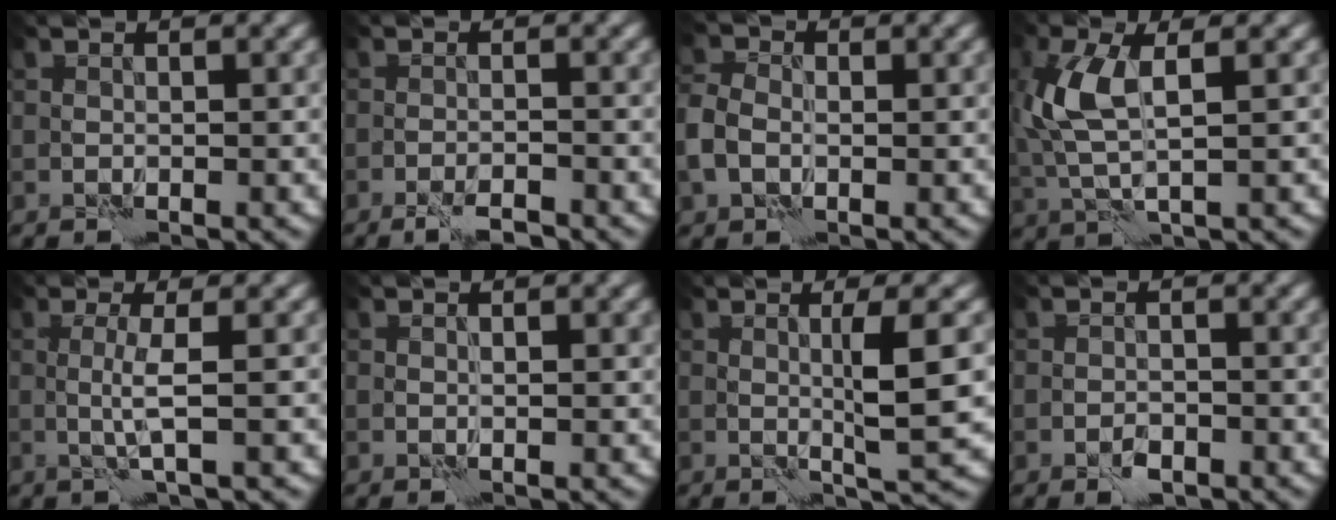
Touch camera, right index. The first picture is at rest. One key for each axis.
{"total": 2.5, "fx": -1.9, "fy": 0.2, "fz": 1.5, "tx": -0.030, "ty": -0.003, "tz": -0.035}
{"total": 3.3, "fx": -0.6, "fy": 2.5, "fz": 2.1, "tx": -0.057, "ty": 0.000, "tz": -0.022}
{"total": 5.4, "fx": 1.2, "fy": 2.0, "fz": 4.9, "tx": -0.125, "ty": 0.003, "tz": 0.022}
{"total": 2.2, "fx": 0.4, "fy": 0.0, "fz": 2.1, "tx": -0.043, "ty": -0.008, "tz": 0.005}
{"total": 0.6, "fx": 0.4, "fy": 0.2, "fz": 0.4, "tx": -0.002, "ty": -0.005, "tz": 0.008}
{"total": 4.1, "fx": 0.6, "fy": 0.1, "fz": 4.1, "tx": -0.066, "ty": -0.004, "tz": 0.013}
{"total": 1.2, "fx": -0.7, "fy": 0.6, "fz": 0.8, "tx": -0.010, "ty": -0.001, "tz": -0.014}